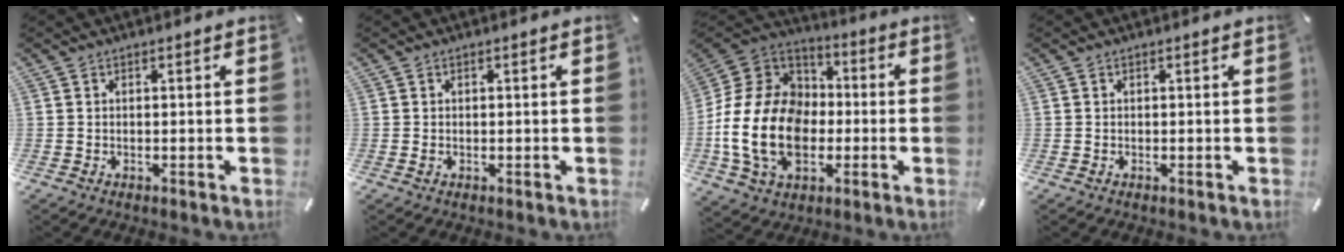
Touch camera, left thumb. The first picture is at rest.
{"total": 0.6, "force": [0.0, 0.4, 0.4], "torque": [-0.009, 0.001, -0.001]}
{"total": 21.5, "force": [-4.3, 16.5, 13.2], "torque": [-0.294, 0.023, -0.070]}
{"total": 0.0}